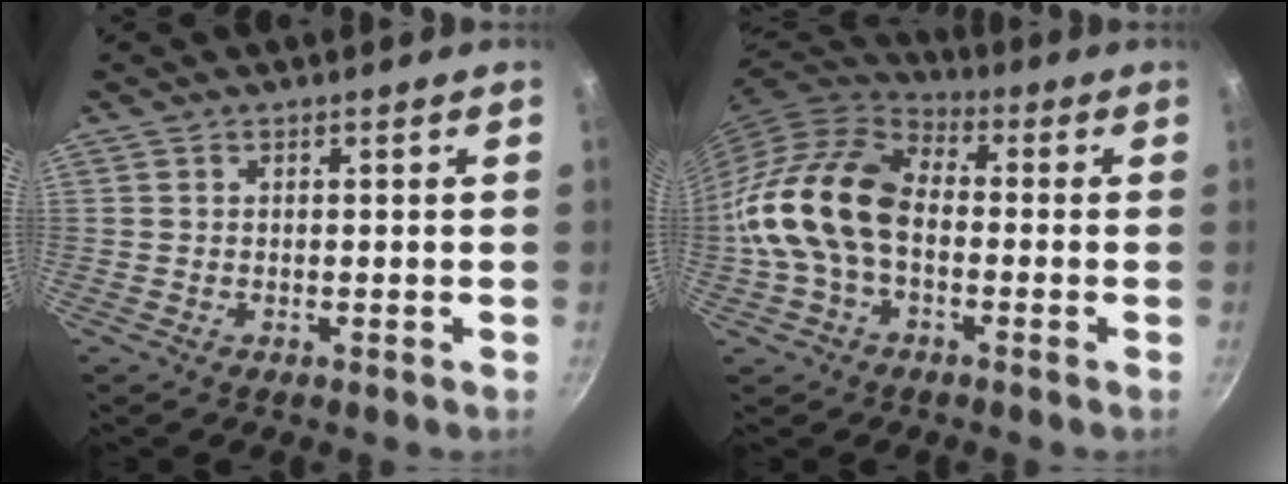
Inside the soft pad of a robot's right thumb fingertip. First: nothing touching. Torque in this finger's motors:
{"motor_torque": [1.67, 3.34, 1.95, -0.82, 0.52]}